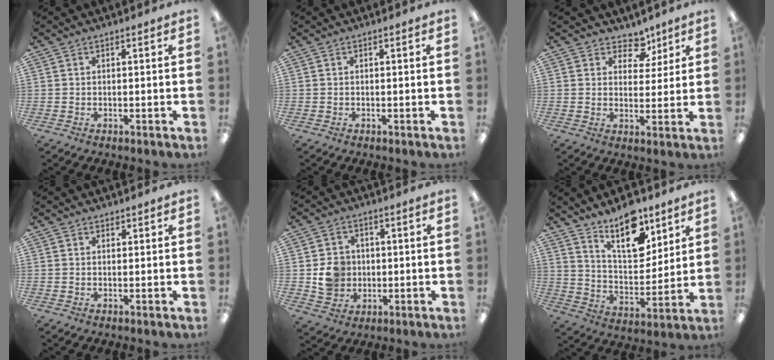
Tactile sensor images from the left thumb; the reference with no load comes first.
{"total": 0.0}
{"total": 6.2, "force": [4.3, 4.2, 1.5], "torque": [-0.010, -0.029, 0.074]}
{"total": 1.0, "force": [0.9, 0.4, 0.0], "torque": [0.001, -0.001, 0.017]}
{"total": 7.4, "force": [0.0, 7.0, 2.4], "torque": [-0.026, 0.008, 0.005]}
{"total": 15.6, "force": [10.9, 7.1, 8.7], "torque": [-0.132, -0.065, 0.189]}